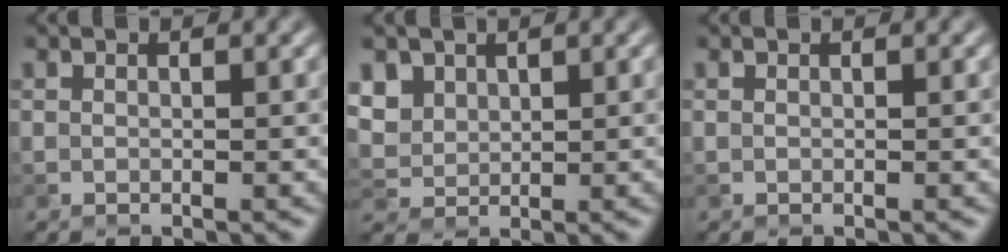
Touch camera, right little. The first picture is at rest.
{"total": 4.6, "force": [2.4, 3.3, 1.9], "torque": [-0.071, 0.004, 0.062]}
{"total": 0.0}